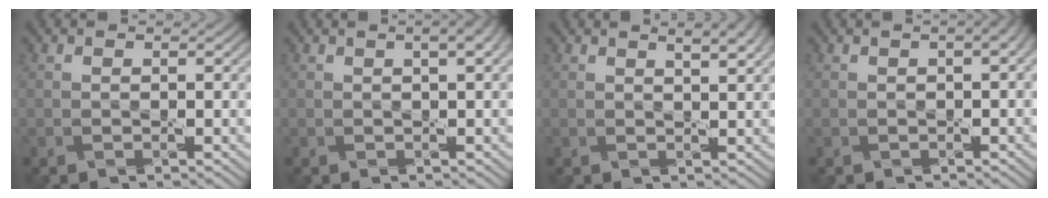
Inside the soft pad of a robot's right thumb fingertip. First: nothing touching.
{"total": 3.1, "force": [1.3, 0.9, 2.7], "torque": [-0.029, 0.004, 0.009]}
{"total": 3.9, "force": [2.3, 1.0, 2.9], "torque": [-0.038, 0.007, 0.025]}
{"total": 2.9, "force": [0.7, 1.1, 2.6], "torque": [-0.035, 0.005, 0.011]}